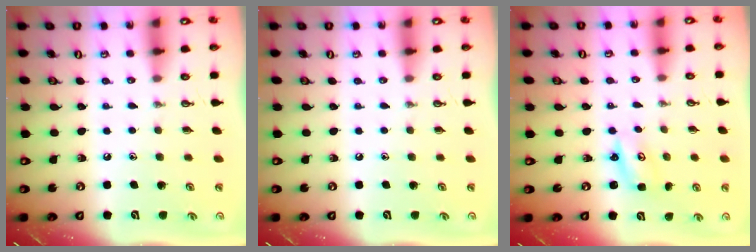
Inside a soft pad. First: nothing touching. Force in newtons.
{"total": 0.0}
{"total": 2.6, "press": 2.6, "slide": 0.2}